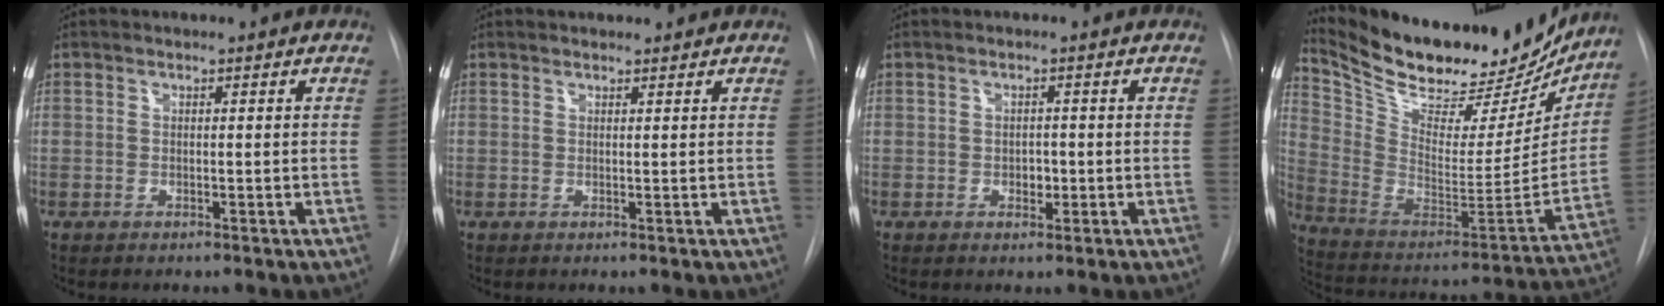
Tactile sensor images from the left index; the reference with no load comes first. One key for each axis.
{"total": 2.8, "fx": 2.6, "fy": 0.6, "fz": 0.5, "tx": -0.007, "ty": 0.021, "tz": 0.036}
{"total": 1.6, "fx": -0.3, "fy": 1.2, "fz": 1.0, "tx": -0.014, "ty": 0.002, "tz": -0.002}
{"total": 27.2, "fx": 23.6, "fy": 8.5, "fz": 10.4, "tx": -0.188, "ty": -0.030, "tz": 0.353}